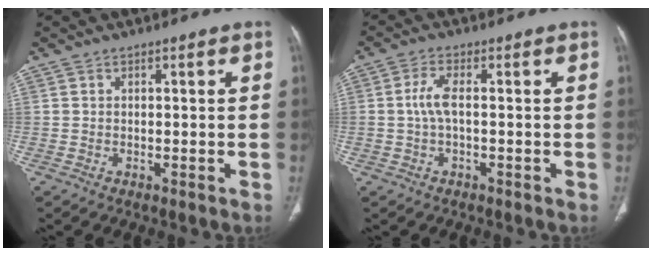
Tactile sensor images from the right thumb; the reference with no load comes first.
{"total": 3.9, "force": [-0.1, 1.5, 3.7], "torque": [-0.090, 0.007, -0.005]}